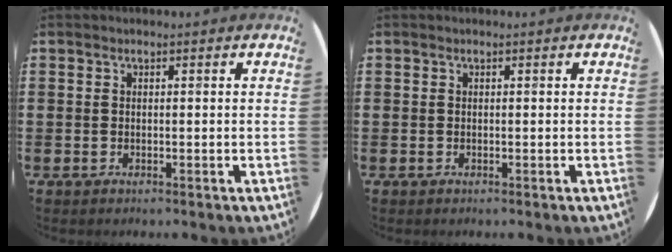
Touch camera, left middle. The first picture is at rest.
{"total": 0.0}